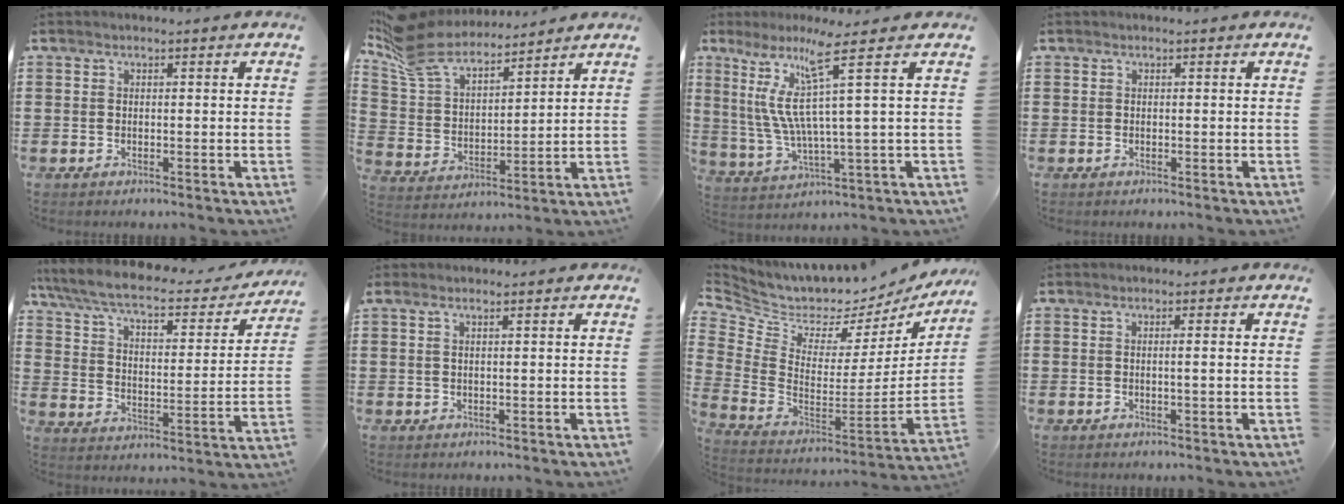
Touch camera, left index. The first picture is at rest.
{"total": 9.6, "force": [8.5, 2.8, 3.5], "torque": [-0.106, -0.041, 0.156]}
{"total": 10.4, "force": [4.6, -0.4, 9.4], "torque": [-0.221, -0.032, 0.065]}
{"total": 0.0}
{"total": 6.9, "force": [5.5, 1.3, 3.9], "torque": [-0.098, -0.032, 0.091]}
{"total": 1.0, "force": [0.6, -0.1, 0.8], "torque": [-0.016, -0.002, 0.010]}
{"total": 3.9, "force": [3.4, 2.0, 0.5], "torque": [-0.043, -0.056, 0.051]}
{"total": 1.1, "force": [-0.1, -0.4, 1.0], "torque": [-0.017, -0.005, -0.003]}